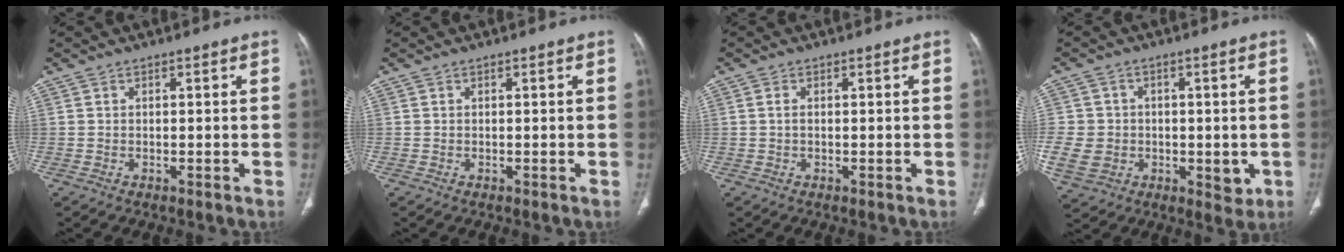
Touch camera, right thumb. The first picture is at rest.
{"total": 0.0}
{"total": 1.0, "force": [0.1, 0.6, 0.8], "torque": [-0.019, 0.004, 0.004]}
{"total": 12.4, "force": [-2.1, 10.3, 6.7], "torque": [-0.101, 0.007, -0.021]}